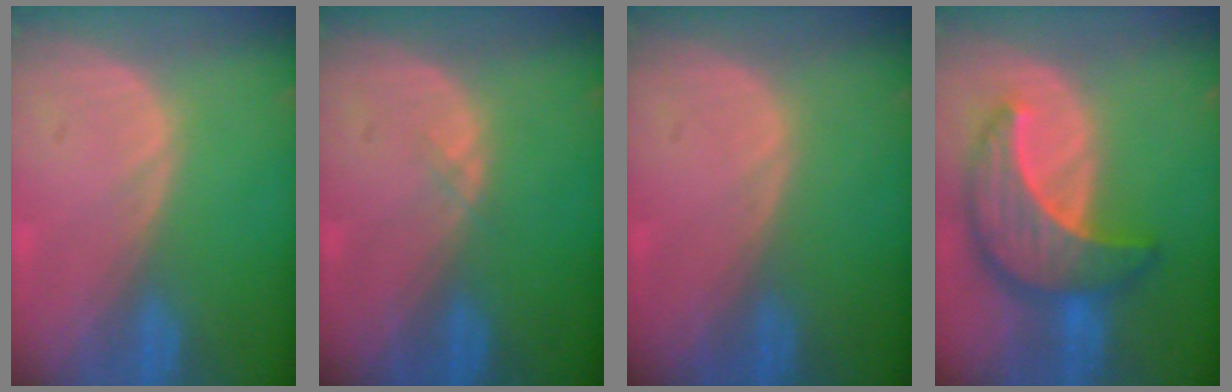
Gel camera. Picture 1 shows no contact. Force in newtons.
{"total": 0.6, "press": 0.5, "slide": 0.2}
{"total": 0.0}
{"total": 9.5, "press": 9.5, "slide": 0.7}